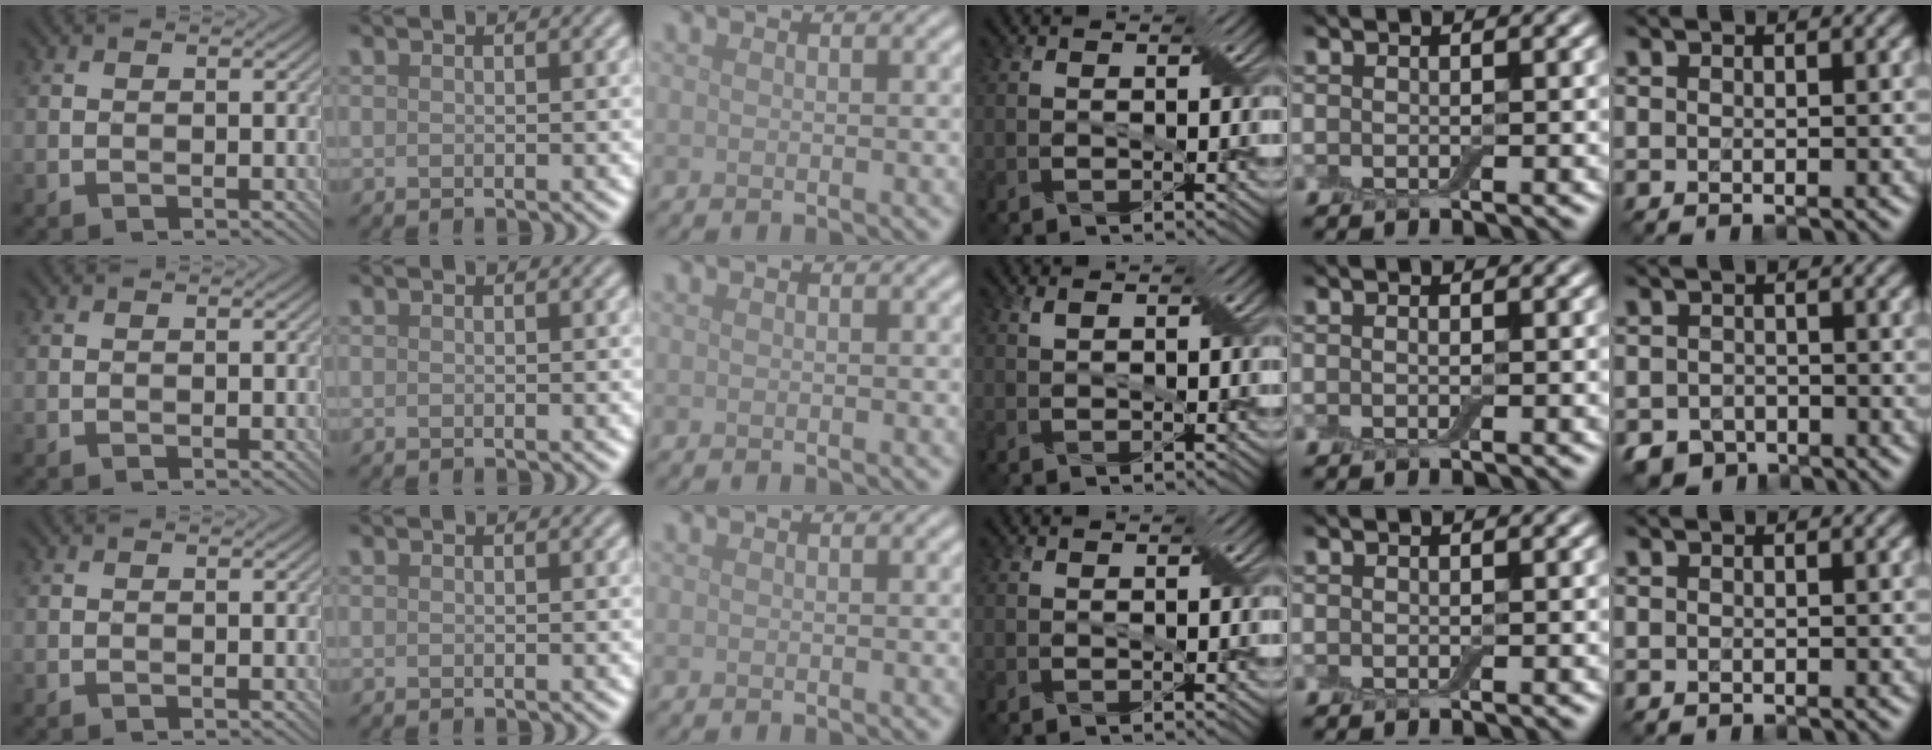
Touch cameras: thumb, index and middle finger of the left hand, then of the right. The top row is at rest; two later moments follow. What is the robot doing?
{"motion": "fold", "object": "apron"}